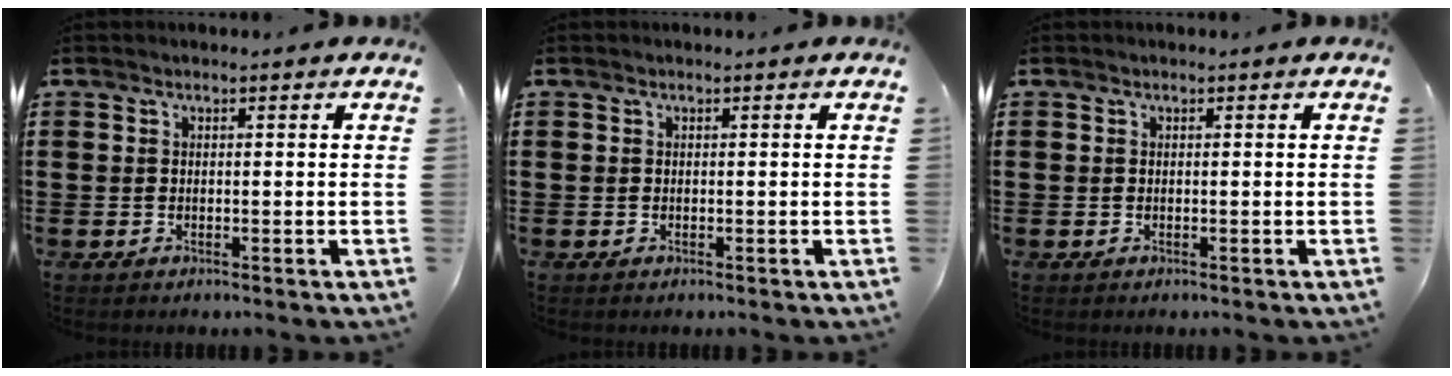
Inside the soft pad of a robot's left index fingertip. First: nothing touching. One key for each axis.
{"total": 0.0}
{"total": 0.0}